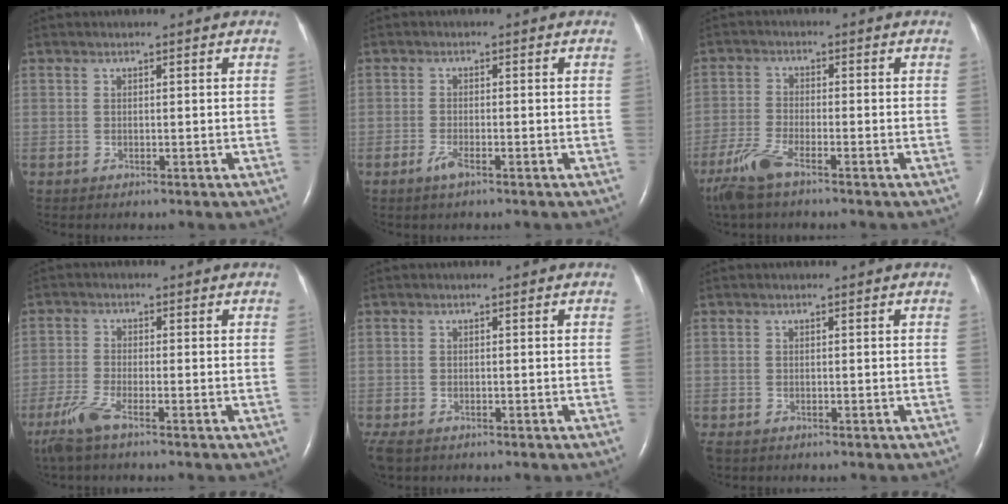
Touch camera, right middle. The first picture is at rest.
{"total": 2.0, "force": [-1.3, 0.3, 1.5], "torque": [-0.038, -0.004, -0.027]}
{"total": 6.0, "force": [-4.3, 1.0, 4.0], "torque": [-0.102, -0.015, -0.088]}
{"total": 4.7, "force": [-3.3, 0.4, 3.3], "torque": [-0.084, -0.013, -0.070]}
{"total": 3.6, "force": [-2.6, 1.8, 1.7], "torque": [-0.037, -0.008, -0.043]}
{"total": 1.3, "force": [-1.0, 0.7, 0.5], "torque": [-0.013, -0.002, -0.013]}